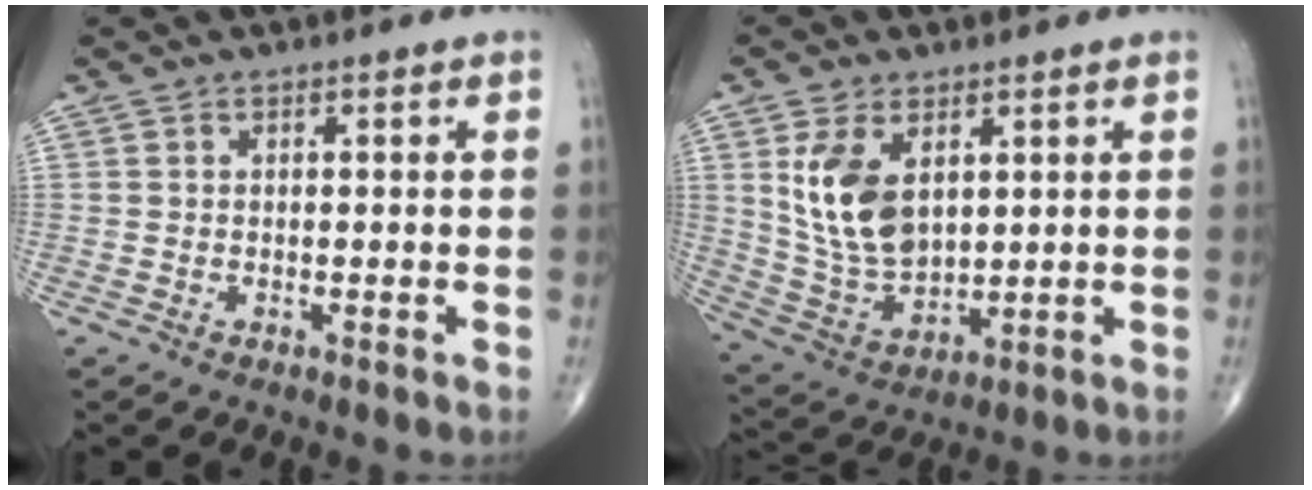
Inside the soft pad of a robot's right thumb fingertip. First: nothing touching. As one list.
[{"total": 12.2, "force": [3.8, 7.2, 9.1], "torque": [-0.165, -0.017, 0.089]}]